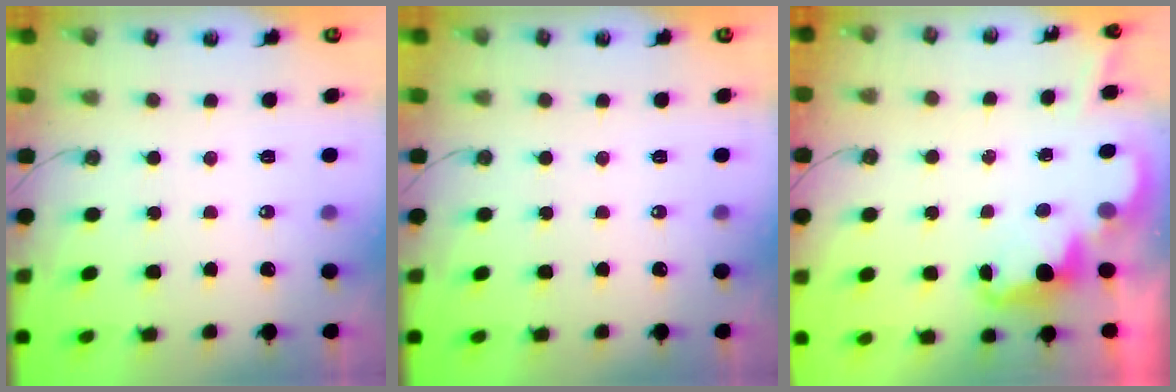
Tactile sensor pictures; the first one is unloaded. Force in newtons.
{"total": 0.0}
{"total": 2.3, "press": 2.2, "slide": 0.5}